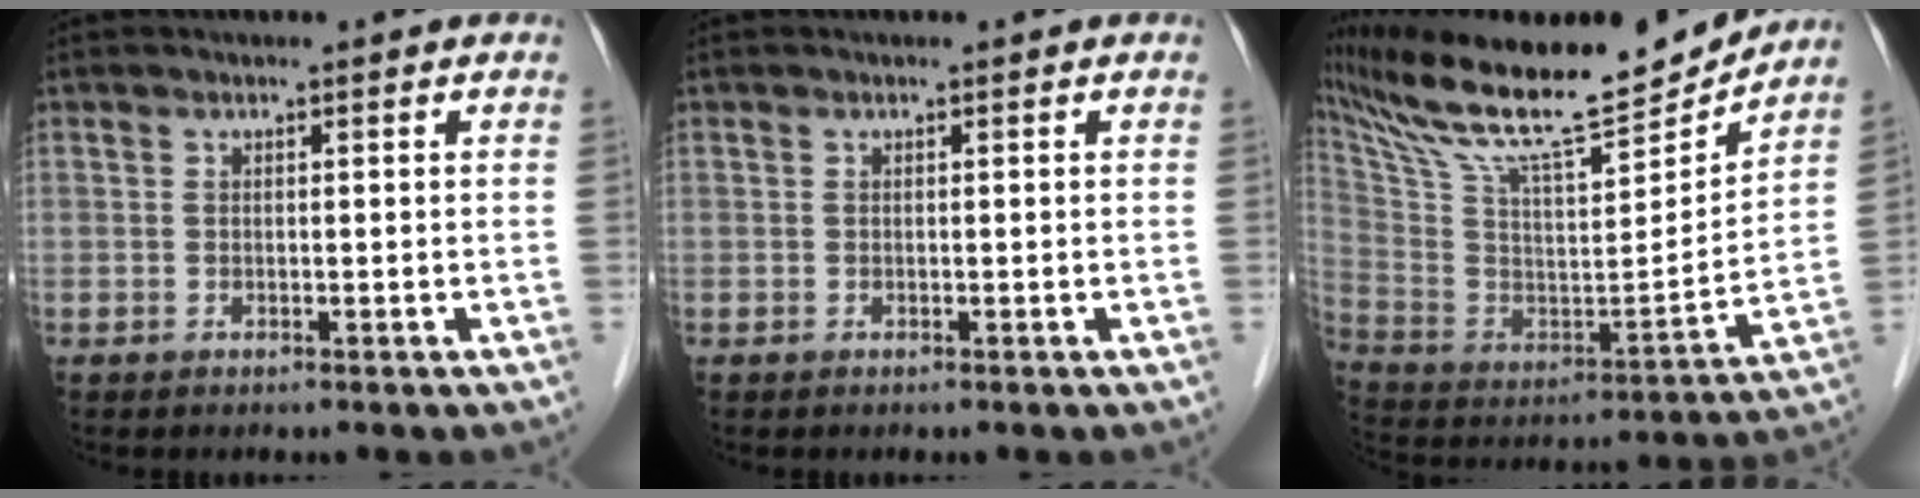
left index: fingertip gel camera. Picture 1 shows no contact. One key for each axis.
{"total": 0.0}
{"total": 23.2, "fx": 20.2, "fy": 2.4, "fz": 11.1, "tx": -0.213, "ty": -0.010, "tz": 0.338}